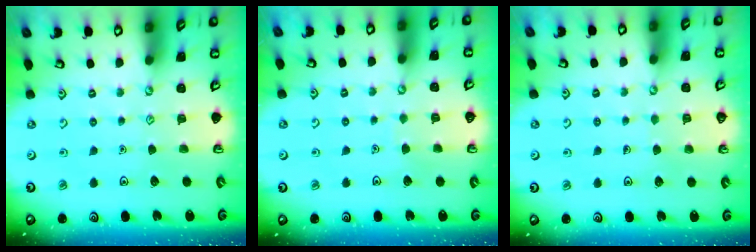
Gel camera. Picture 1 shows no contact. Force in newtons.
{"total": 2.5, "press": 2.5, "slide": 0.2}
{"total": 3.2, "press": 3.2, "slide": 0.2}